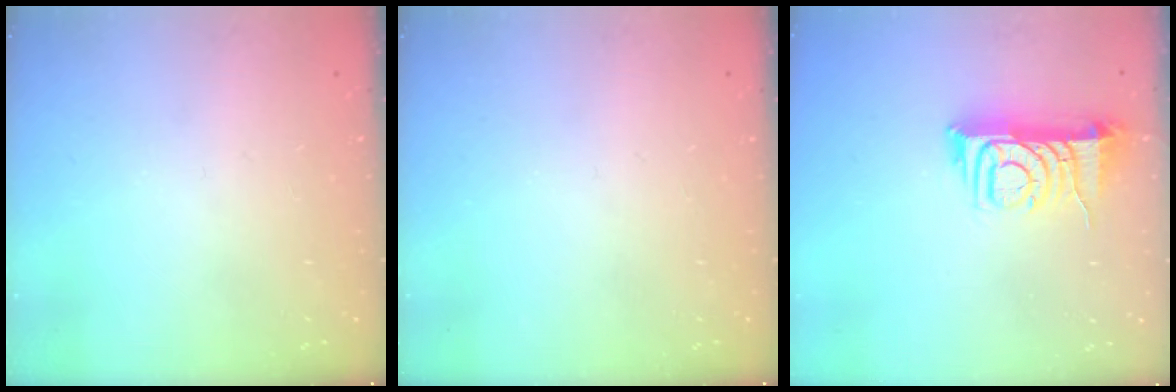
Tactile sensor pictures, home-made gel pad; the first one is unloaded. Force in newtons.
{"total": 0.0}
{"total": 9.5, "press": 9.5, "slide": 0.7}